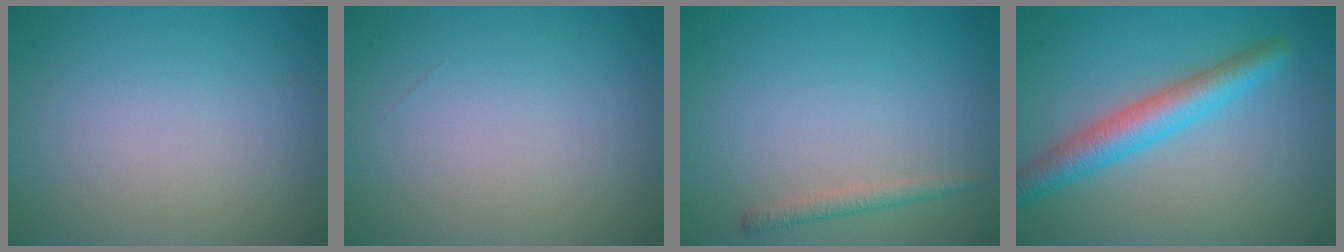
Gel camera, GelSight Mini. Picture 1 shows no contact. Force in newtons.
{"total": 0.0}
{"total": 1.4, "press": 1.4, "slide": 0.1}
{"total": 4.5, "press": 4.5, "slide": 0.0}